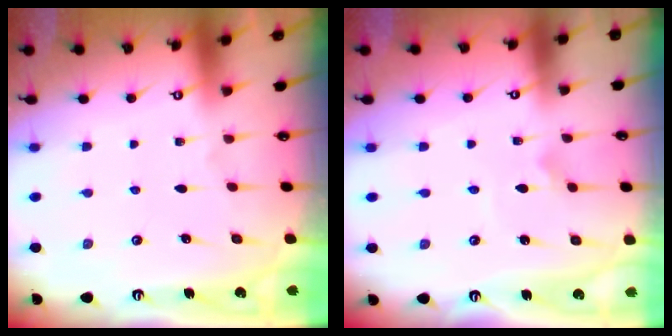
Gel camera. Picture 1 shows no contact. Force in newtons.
{"total": 1.5, "press": 1.5, "slide": 0.0}